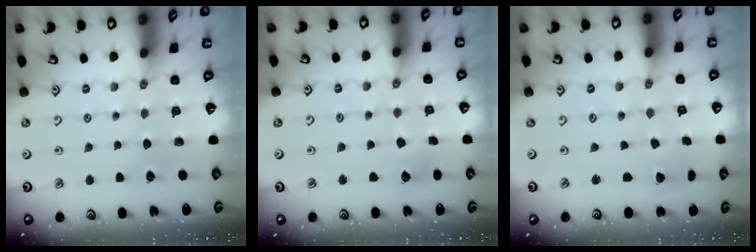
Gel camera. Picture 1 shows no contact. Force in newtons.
{"total": 5.9, "press": 5.9, "slide": 0.4}
{"total": 1.3, "press": 1.3, "slide": 0.0}